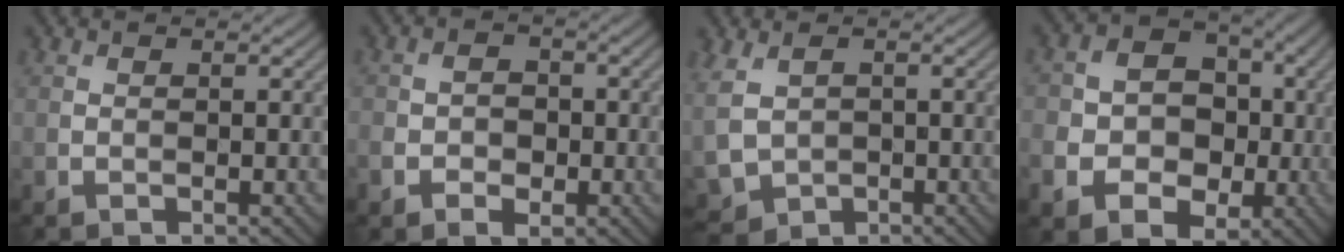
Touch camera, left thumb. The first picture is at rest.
{"total": 3.7, "force": [-1.4, 2.8, 2.0], "torque": [-0.025, -0.006, -0.030]}
{"total": 6.1, "force": [0.1, 4.7, 3.8], "torque": [-0.116, -0.020, 0.003]}
{"total": 9.9, "force": [-2.4, 8.3, 4.9], "torque": [-0.095, -0.031, -0.065]}